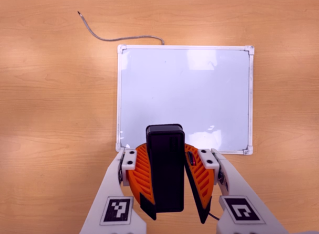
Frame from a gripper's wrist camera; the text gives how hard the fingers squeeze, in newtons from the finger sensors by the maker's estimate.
{"total": 9.9, "left": 10.0, "right": 9.8}